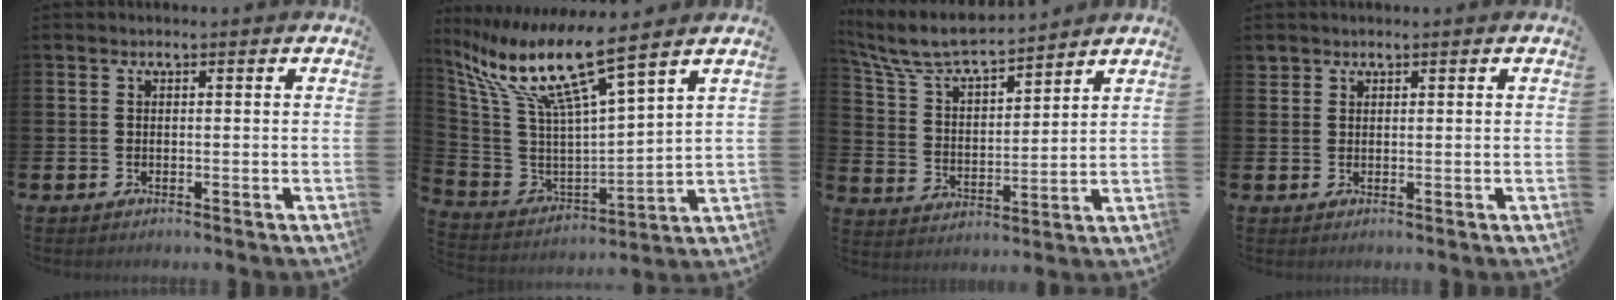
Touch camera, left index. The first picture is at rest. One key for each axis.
{"total": 11.2, "fx": 8.2, "fy": 1.2, "fz": 7.5, "tx": -0.182, "ty": -0.049, "tz": 0.134}
{"total": 7.8, "fx": 7.3, "fy": 1.2, "fz": 2.6, "tx": -0.079, "ty": -0.050, "tz": 0.127}
{"total": 1.5, "fx": 1.3, "fy": 0.6, "fz": 0.0, "tx": 0.007, "ty": 0.000, "tz": 0.024}